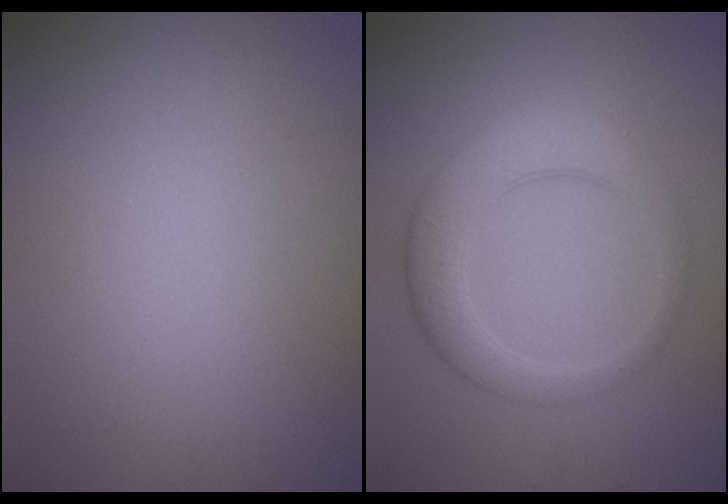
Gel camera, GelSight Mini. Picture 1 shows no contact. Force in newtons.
{"total": 4.8, "press": 4.8, "slide": 0.1}